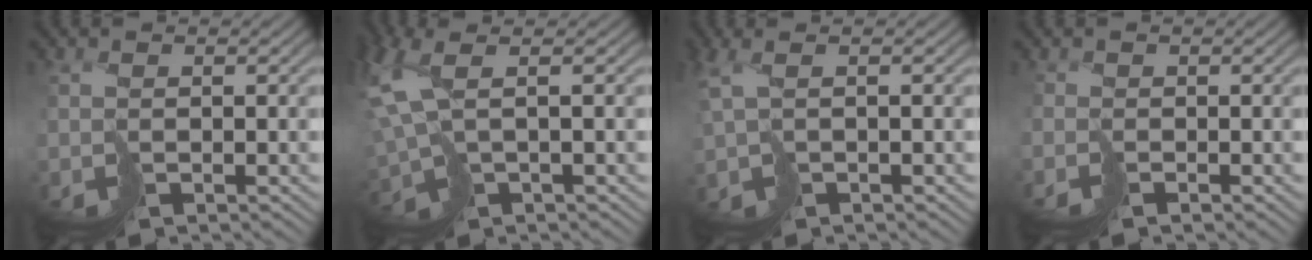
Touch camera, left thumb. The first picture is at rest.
{"total": 6.8, "force": [0.9, 2.4, 6.3], "torque": [-0.172, -0.006, 0.020]}
{"total": 3.3, "force": [1.0, 1.1, 2.9], "torque": [-0.080, -0.004, 0.020]}
{"total": 1.1, "force": [-0.5, -0.4, -0.9], "torque": [0.034, 0.003, -0.011]}